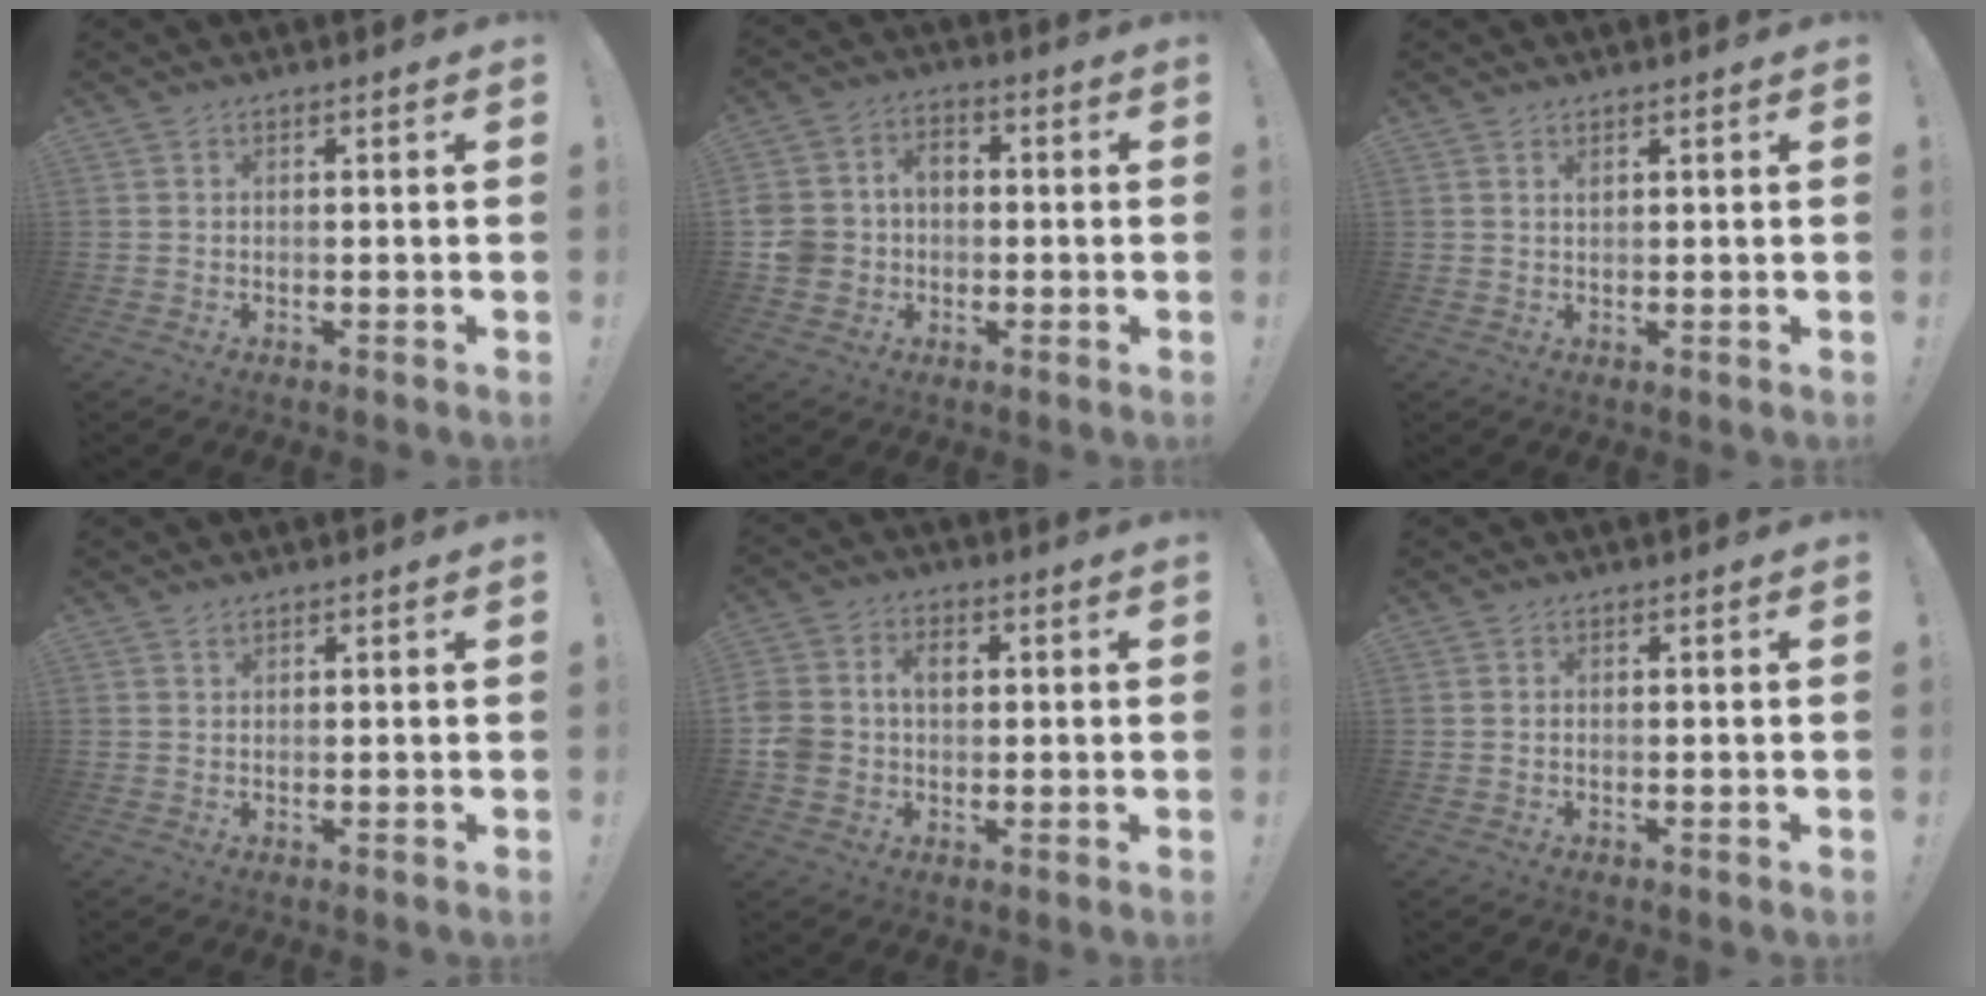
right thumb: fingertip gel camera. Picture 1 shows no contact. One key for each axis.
{"total": 9.2, "fx": -1.6, "fy": 8.3, "fz": 3.7, "tx": -0.077, "ty": 0.019, "tz": -0.027}
{"total": 0.7, "fx": 0.4, "fy": 0.3, "fz": 0.4, "tx": 0.002, "ty": -0.003, "tz": 0.007}
{"total": 0.6, "fx": 0.5, "fy": 0.3, "fz": 0.2, "tx": -0.002, "ty": -0.001, "tz": 0.009}
{"total": 7.9, "fx": 0.8, "fy": 6.5, "fz": 4.4, "tx": -0.091, "ty": 0.008, "tz": 0.015}
{"total": 0.0}